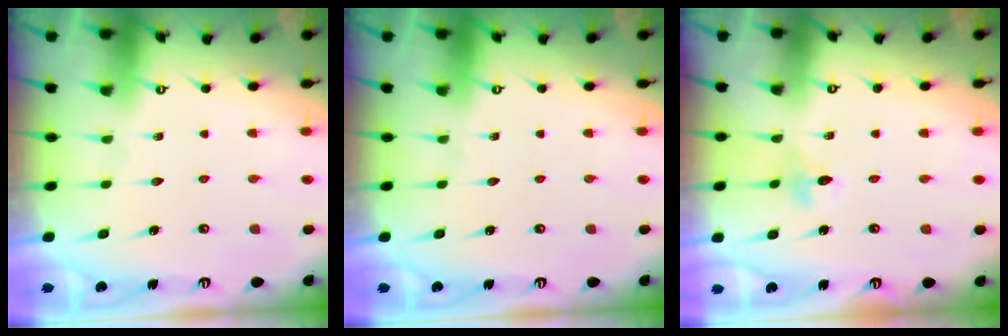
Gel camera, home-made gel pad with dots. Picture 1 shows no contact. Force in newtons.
{"total": 0.0}
{"total": 3.9, "press": 3.8, "slide": 0.4}